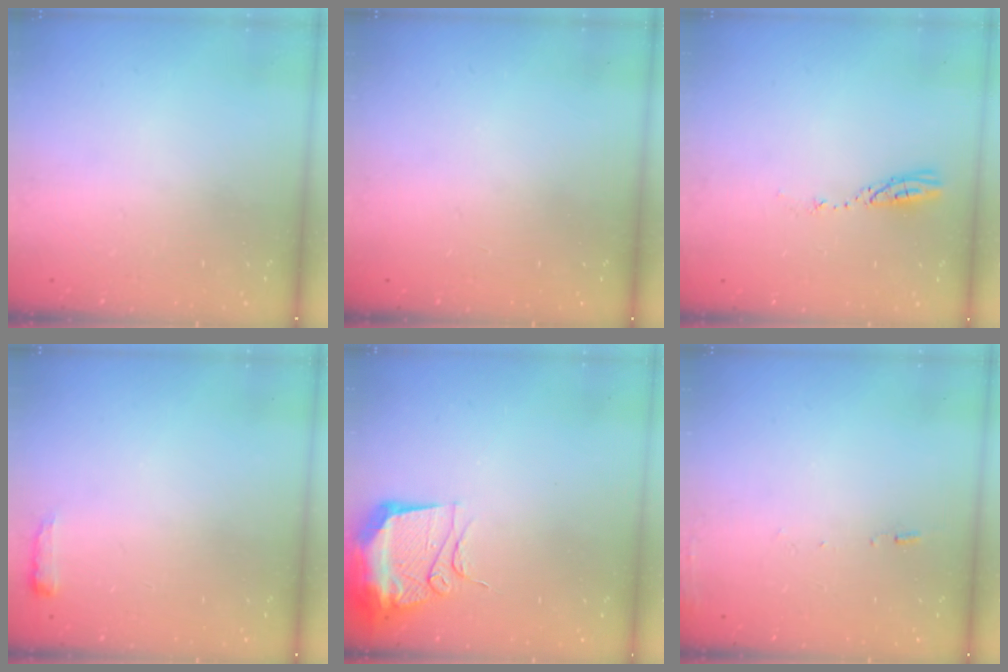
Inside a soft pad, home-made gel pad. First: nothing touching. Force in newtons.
{"total": 0.0}
{"total": 3.3, "press": 3.3, "slide": 0.4}
{"total": 3.7, "press": 3.6, "slide": 0.5}
{"total": 12.1, "press": 12.0, "slide": 1.6}
{"total": 7.2, "press": 7.2, "slide": 0.7}